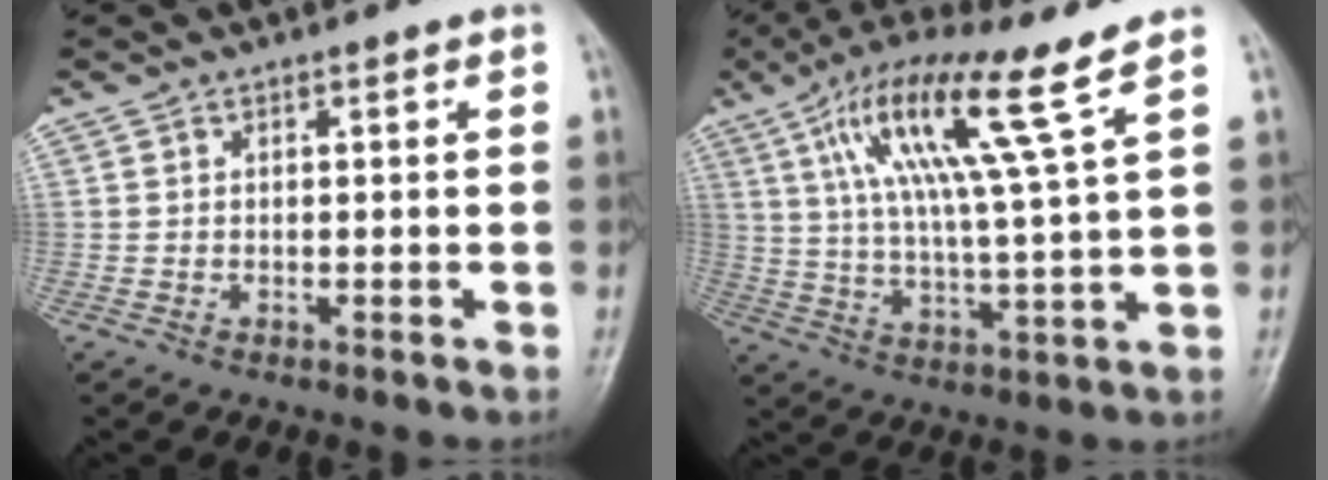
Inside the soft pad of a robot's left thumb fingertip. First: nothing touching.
{"total": 14.8, "force": [7.5, 0.3, 12.7], "torque": [-0.241, -0.020, 0.138]}